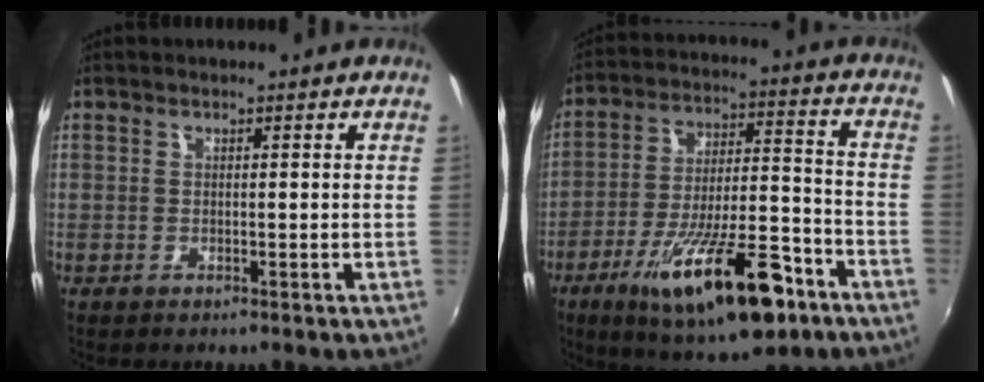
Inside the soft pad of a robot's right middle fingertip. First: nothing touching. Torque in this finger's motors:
{"motor_torque": [1.79, -0.35, 1.06, 0.21]}